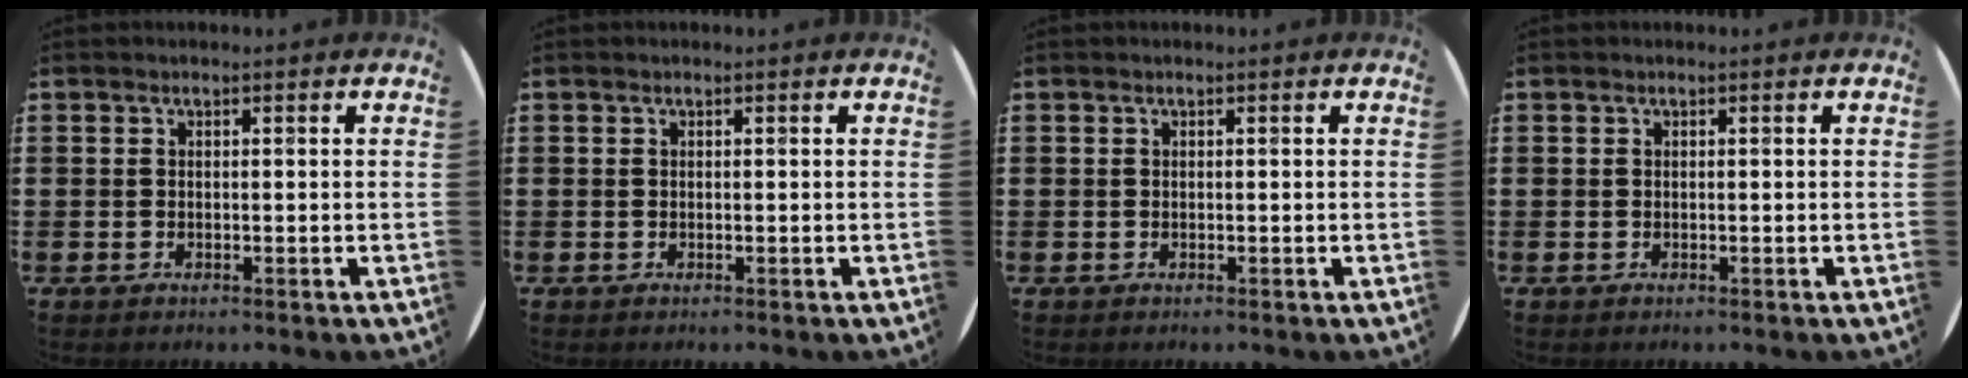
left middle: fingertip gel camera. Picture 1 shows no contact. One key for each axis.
{"total": 0.0}
{"total": 0.0}
{"total": 0.0}